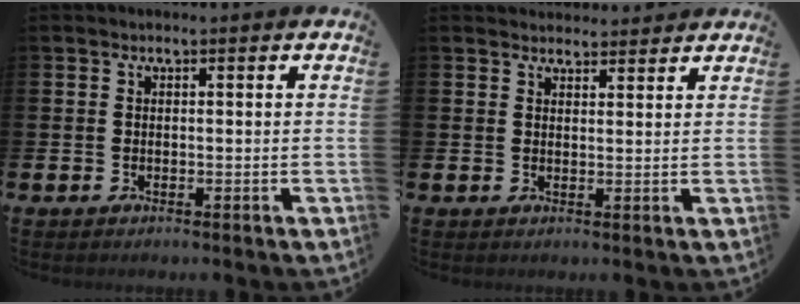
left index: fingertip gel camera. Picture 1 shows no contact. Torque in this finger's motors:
{"motor_torque": [0.19, -1.95, 0.23, -0.01]}